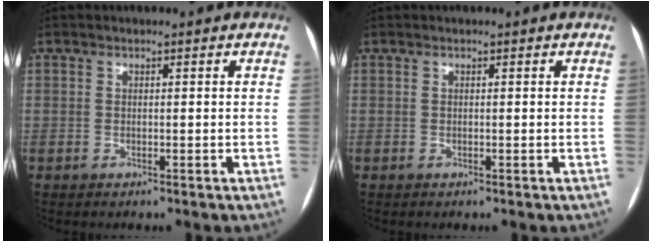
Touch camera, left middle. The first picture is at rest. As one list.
[{"total": 0.0}]